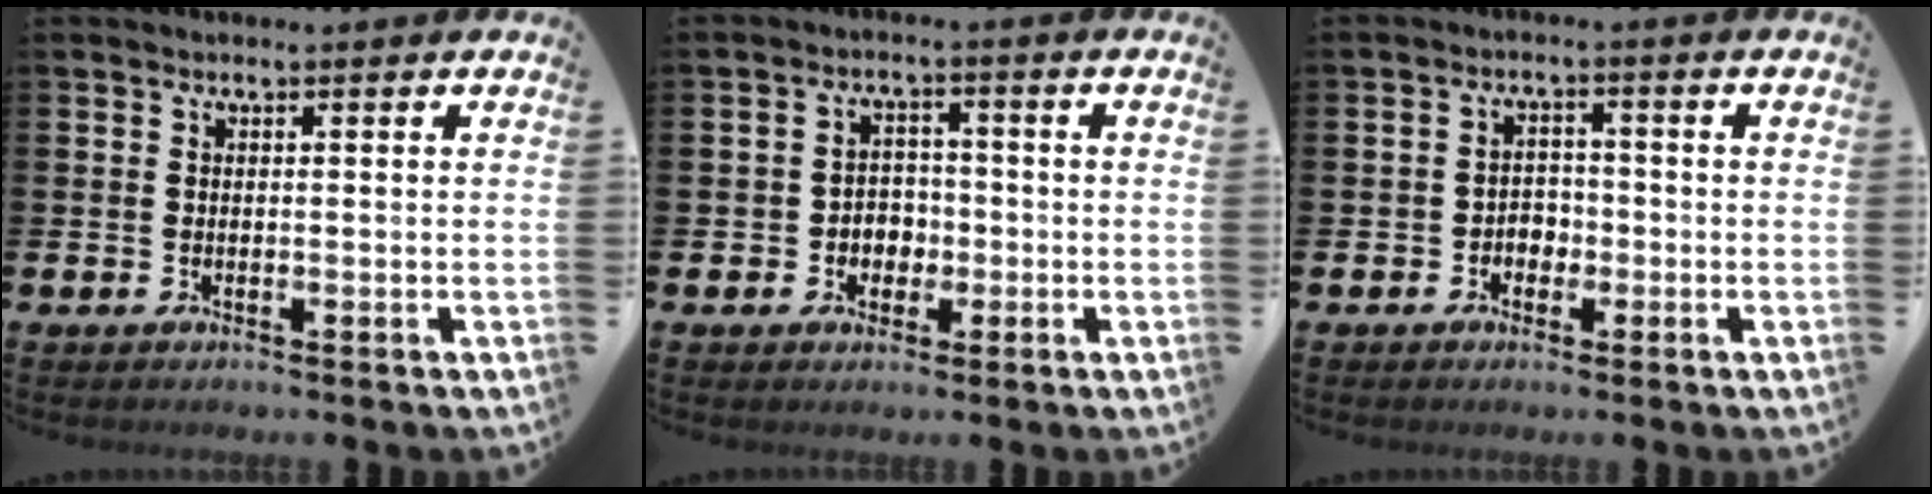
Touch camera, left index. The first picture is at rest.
{"total": 3.0, "force": [-0.9, 2.7, 1.0], "torque": [-0.028, 0.008, -0.023]}
{"total": 2.4, "force": [-1.3, 1.9, 0.7], "torque": [-0.019, 0.008, -0.031]}